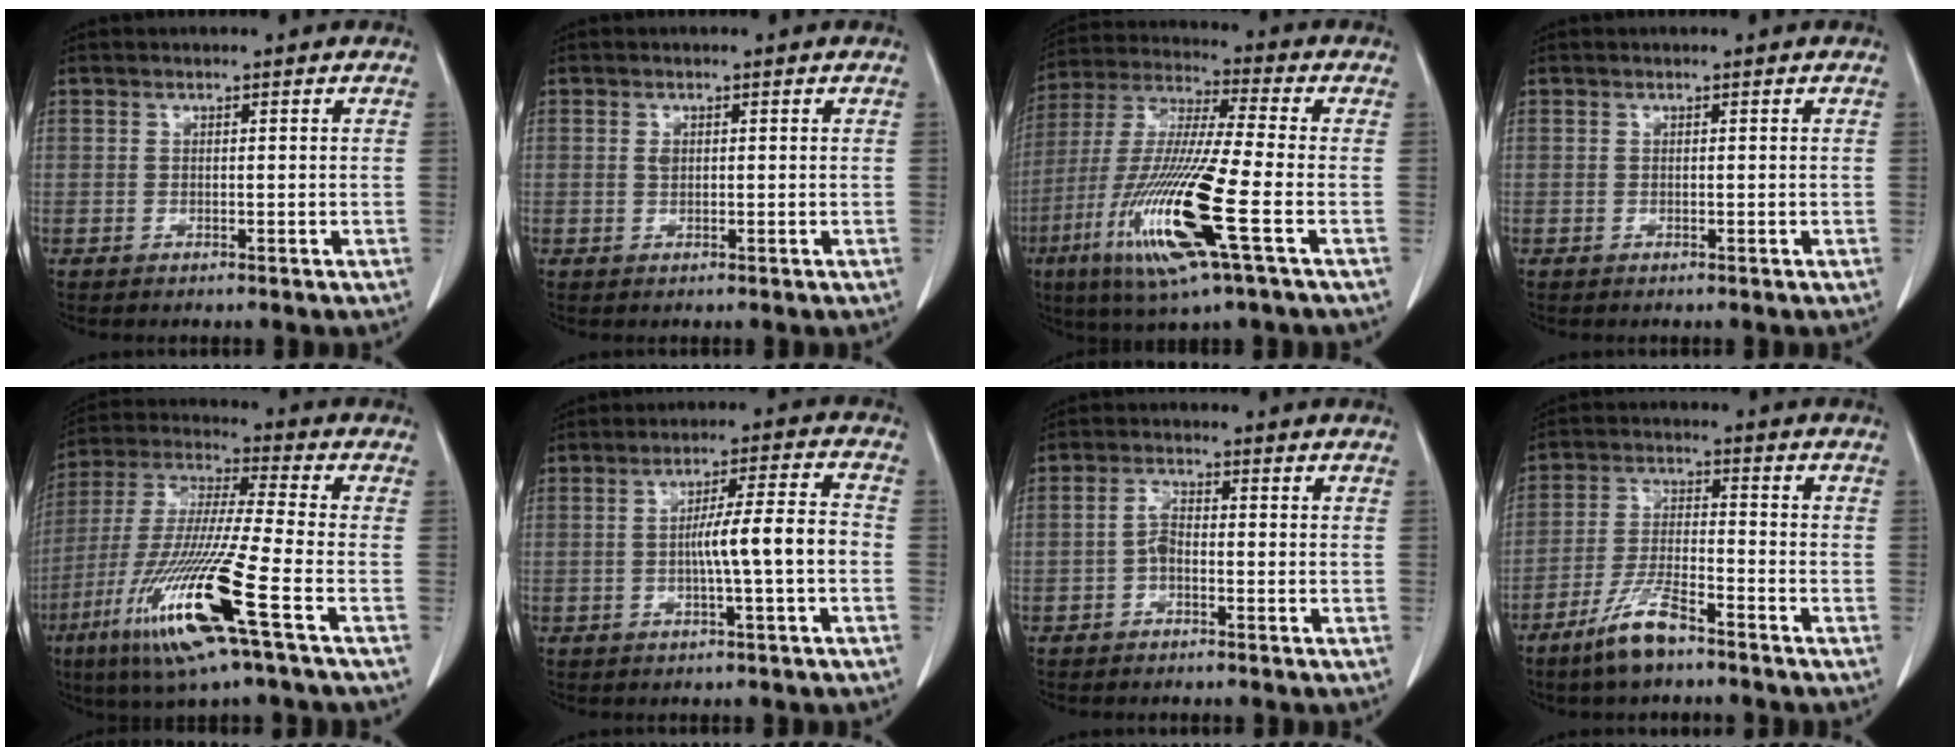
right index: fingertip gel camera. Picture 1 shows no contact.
{"total": 0.9, "force": [0.3, 0.6, 0.7], "torque": [-0.013, -0.001, 0.005]}
{"total": 17.7, "force": [-6.1, 0.7, 16.6], "torque": [-0.354, -0.025, -0.119]}
{"total": 0.0}
{"total": 17.9, "force": [-7.9, -0.2, 16.1], "torque": [-0.349, -0.036, -0.153]}
{"total": 7.8, "force": [-1.3, -0.3, 7.7], "torque": [-0.124, 0.013, -0.021]}
{"total": 2.4, "force": [-0.8, 1.0, 2.0], "torque": [-0.039, 0.005, -0.016]}
{"total": 7.6, "force": [-5.6, 1.4, 5.0], "torque": [-0.107, -0.011, -0.109]}